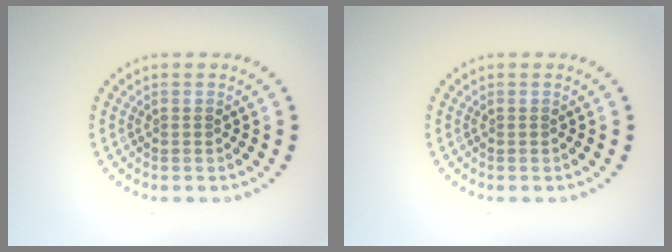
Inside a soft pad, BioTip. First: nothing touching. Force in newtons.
{"total": 0.0}